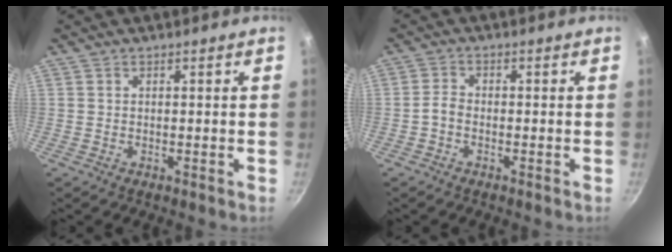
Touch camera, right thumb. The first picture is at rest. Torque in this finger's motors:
{"motor_torque": [0.25, 0.07, 0.41, -0.25, 0.11]}